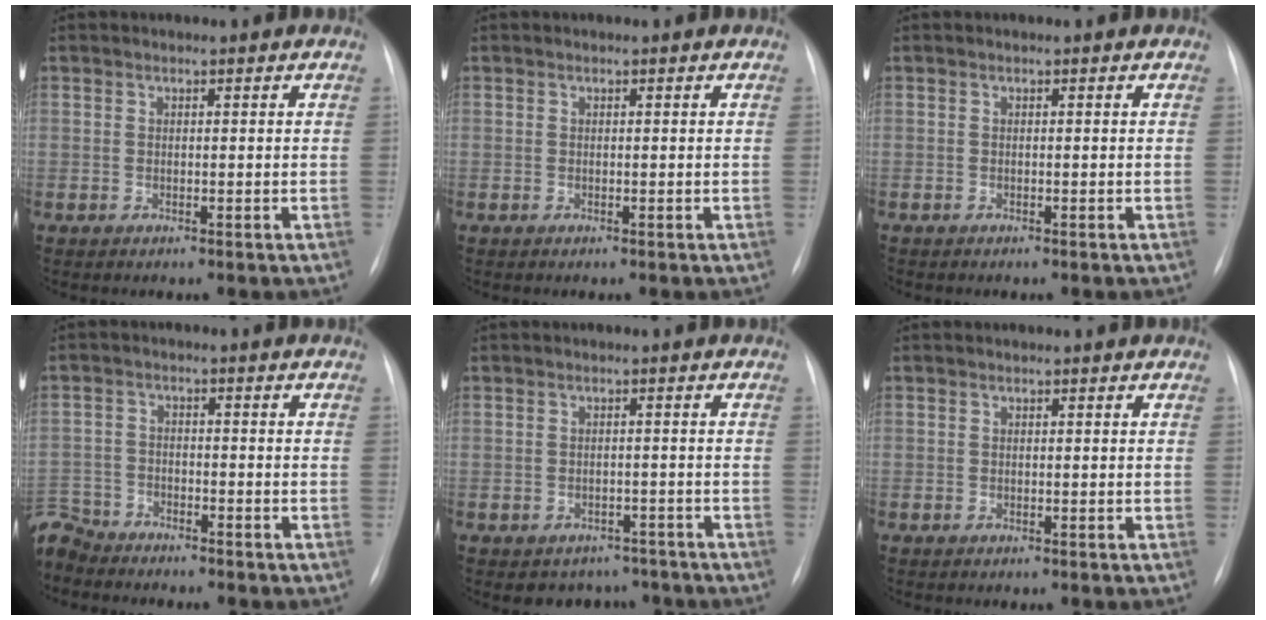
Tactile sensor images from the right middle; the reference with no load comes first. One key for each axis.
{"total": 0.0}
{"total": 0.0}
{"total": 8.5, "fx": -7.8, "fy": 3.1, "fz": 0.9, "tx": -0.028, "ty": 0.001, "tz": -0.140}
{"total": 5.3, "fx": -4.3, "fy": 3.1, "fz": 0.3, "tx": 0.011, "ty": 0.018, "tz": -0.052}
{"total": 0.0}